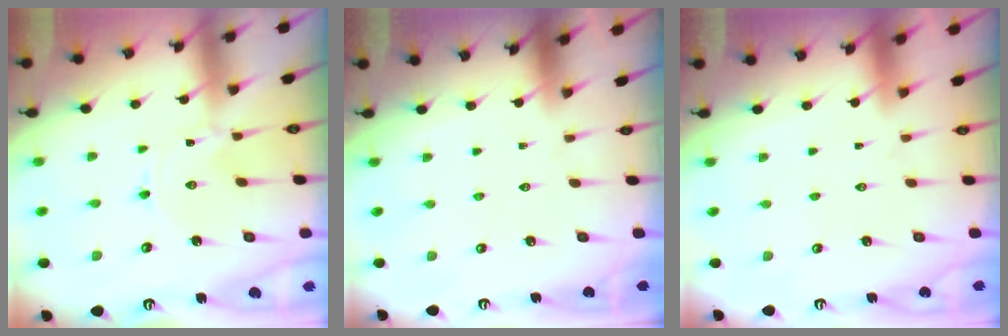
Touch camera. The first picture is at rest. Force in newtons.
{"total": 0.0}
{"total": 1.5, "press": 1.5, "slide": 0.1}